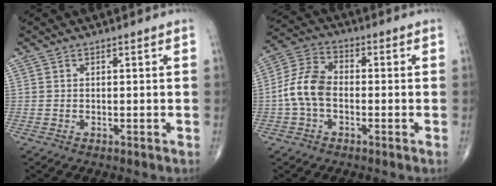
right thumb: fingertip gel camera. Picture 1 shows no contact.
{"total": 8.8, "force": [-1.5, 5.6, 6.6], "torque": [-0.133, 0.029, -0.041]}